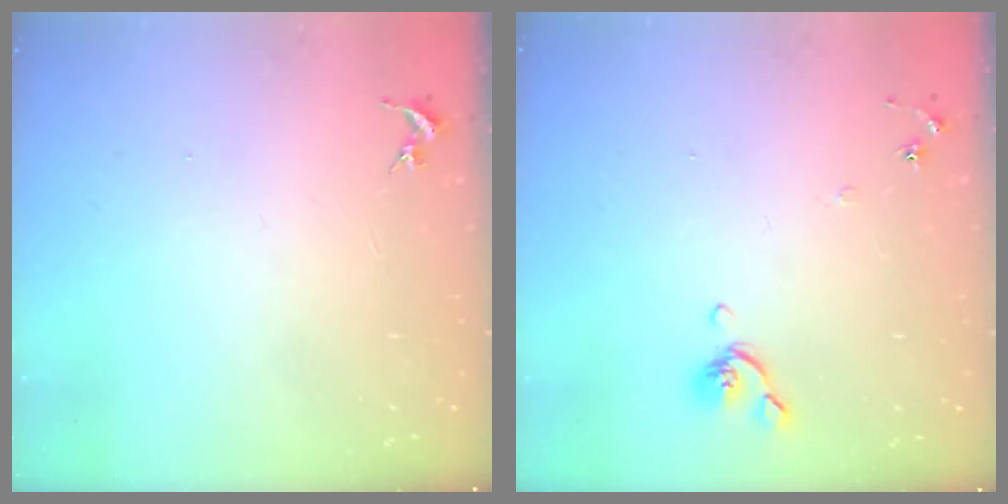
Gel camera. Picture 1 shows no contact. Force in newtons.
{"total": 5.4, "press": 5.3, "slide": 1.1}